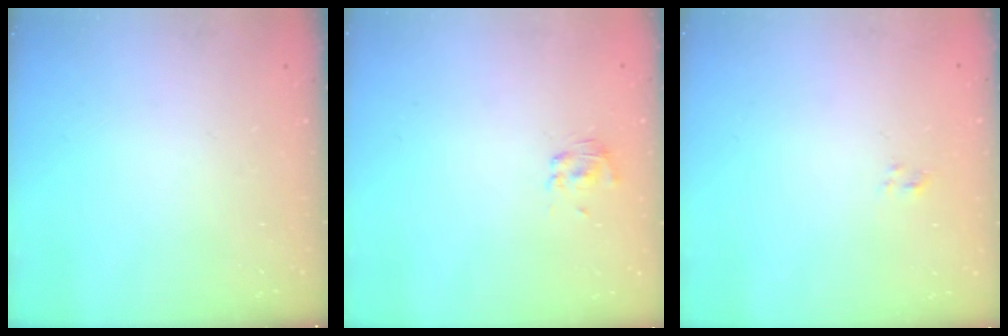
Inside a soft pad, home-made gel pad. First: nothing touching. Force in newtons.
{"total": 3.0, "press": 2.8, "slide": 1.0}
{"total": 1.2, "press": 1.0, "slide": 0.7}